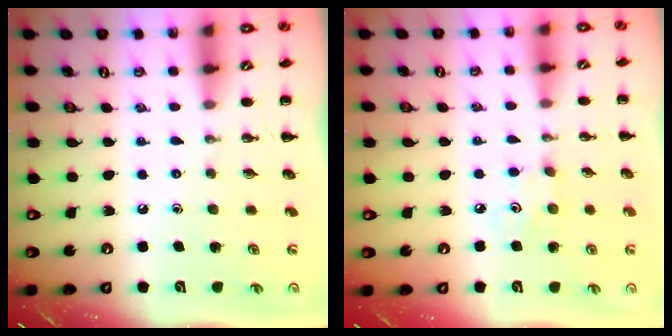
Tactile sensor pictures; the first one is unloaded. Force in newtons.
{"total": 2.9, "press": 2.8, "slide": 0.8}